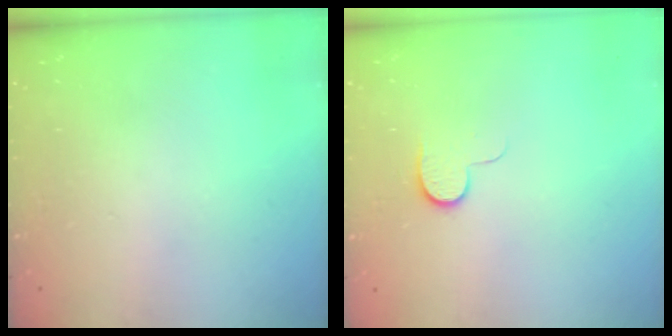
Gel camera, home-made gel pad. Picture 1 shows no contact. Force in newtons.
{"total": 5.3, "press": 5.3, "slide": 0.5}